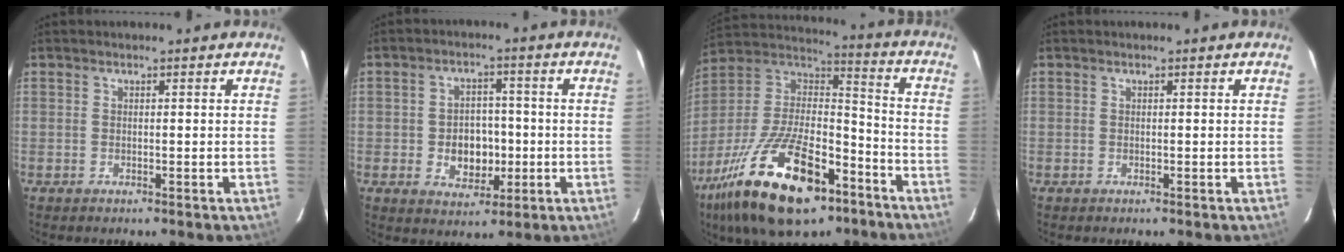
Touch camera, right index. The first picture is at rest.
{"total": 7.5, "force": [-1.5, 5.8, 4.6], "torque": [-0.092, 0.008, -0.011]}
{"total": 27.4, "force": [-15.8, 12.0, 18.9], "torque": [-0.372, -0.021, -0.260]}
{"total": 0.0}